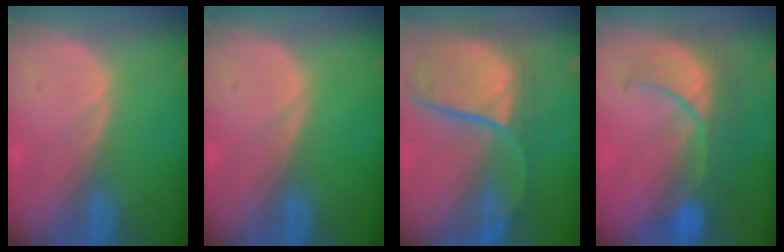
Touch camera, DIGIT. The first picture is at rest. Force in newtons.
{"total": 0.0}
{"total": 11.6, "press": 9.9, "slide": 6.1}
{"total": 8.3, "press": 8.3, "slide": 1.0}